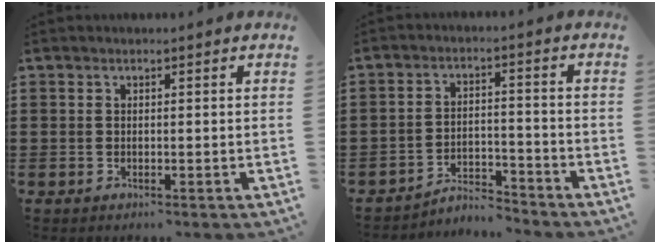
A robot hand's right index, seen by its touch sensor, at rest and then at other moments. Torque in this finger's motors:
{"motor_torque": [0.45, 0.66, -1.05, -0.12]}